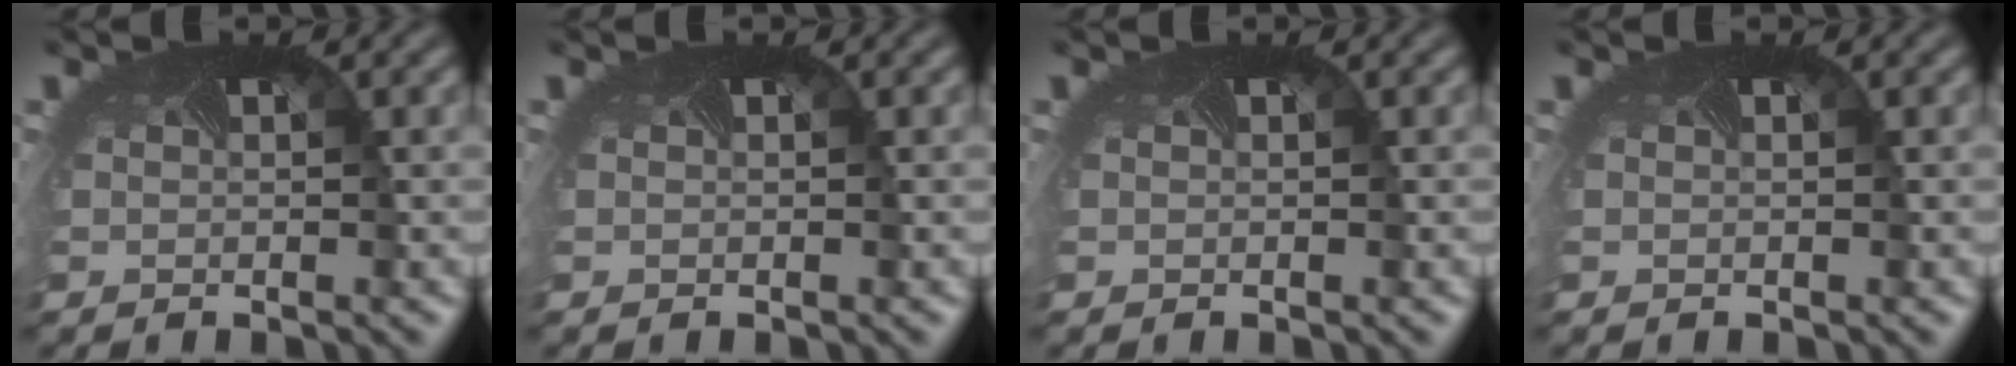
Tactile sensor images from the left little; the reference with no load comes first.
{"total": 0.0}
{"total": 0.0}
{"total": 0.0}